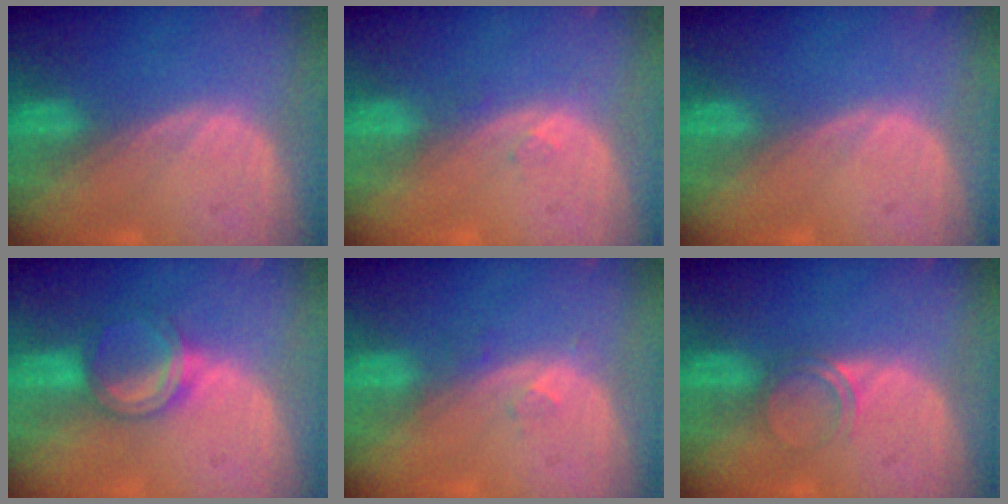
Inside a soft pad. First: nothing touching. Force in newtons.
{"total": 1.1, "press": 1.0, "slide": 0.4}
{"total": 0.0}
{"total": 5.2, "press": 5.0, "slide": 1.6}
{"total": 1.9, "press": 1.6, "slide": 1.0}
{"total": 2.5, "press": 2.1, "slide": 1.2}